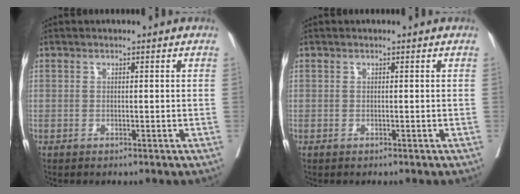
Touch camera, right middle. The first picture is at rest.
{"total": 0.0}